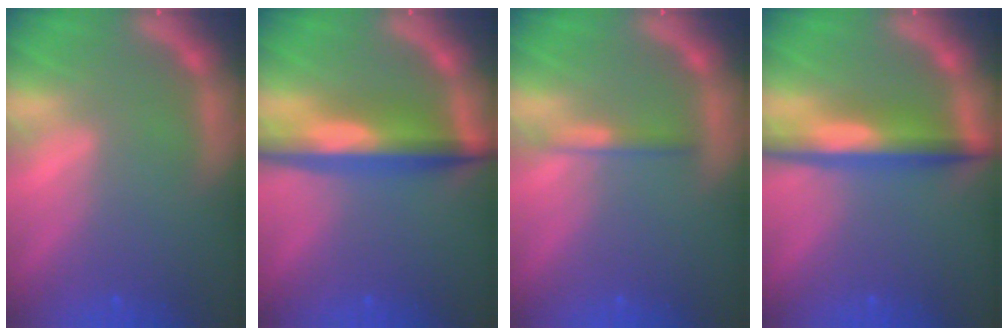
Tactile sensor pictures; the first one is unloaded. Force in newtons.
{"total": 6.6}
{"total": 1.4}
{"total": 5.5}